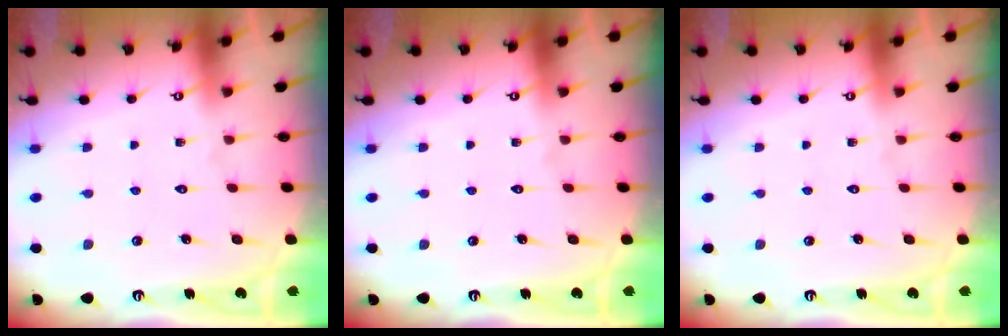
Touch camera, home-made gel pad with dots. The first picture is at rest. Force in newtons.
{"total": 0.0}
{"total": 0.0}